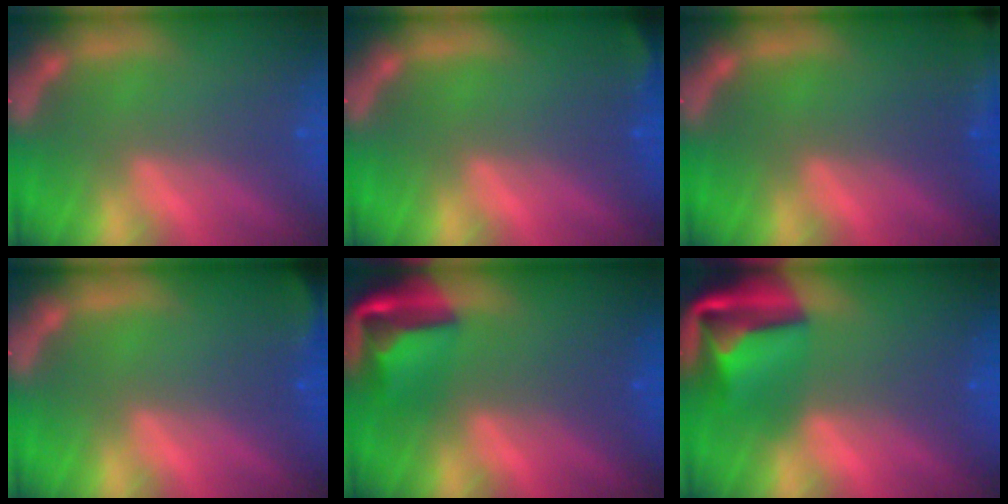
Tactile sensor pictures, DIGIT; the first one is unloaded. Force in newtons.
{"total": 2.4}
{"total": 9.5}
{"total": 3.5}
{"total": 6.4}
{"total": 8.9}